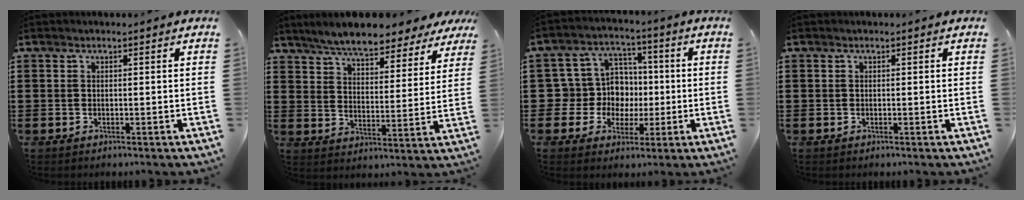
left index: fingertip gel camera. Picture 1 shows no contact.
{"total": 6.4, "force": [6.1, 0.6, 1.9], "torque": [-0.066, -0.030, 0.106]}
{"total": 8.6, "force": [0.1, 8.3, 2.3], "torque": [-0.080, 0.007, 0.007]}
{"total": 0.0}